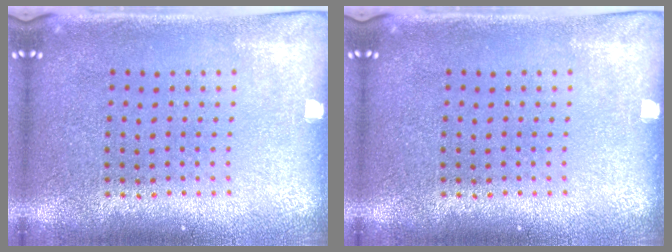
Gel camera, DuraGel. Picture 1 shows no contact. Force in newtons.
{"total": 0.0}